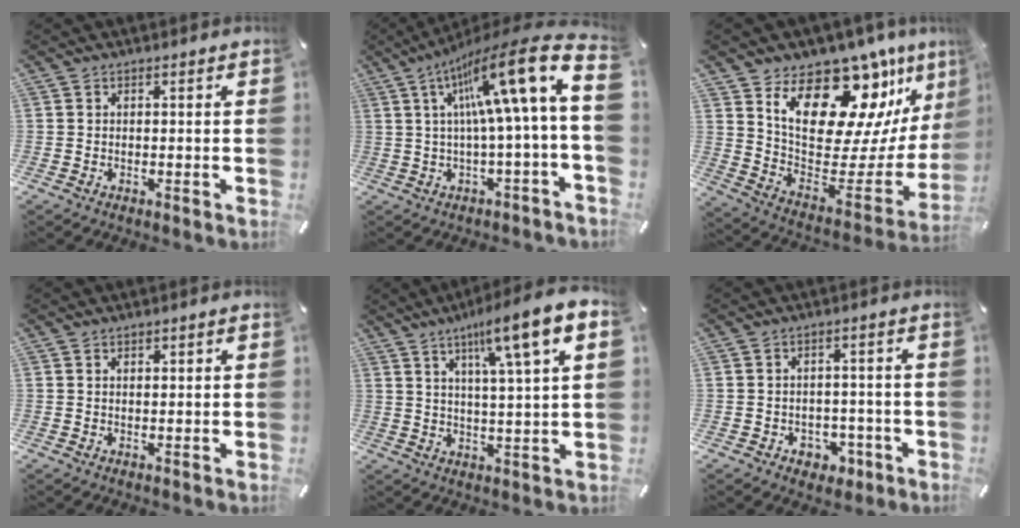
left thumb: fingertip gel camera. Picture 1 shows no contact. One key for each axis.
{"total": 21.4, "fx": 7.7, "fy": 3.3, "fz": 19.8, "tx": -0.322, "ty": -0.061, "tz": 0.114}
{"total": 21.8, "fx": 13.1, "fy": 12.1, "fz": 12.6, "tx": -0.182, "ty": -0.103, "tz": 0.236}
{"total": 1.1, "fx": 0.5, "fy": 0.5, "fz": 0.8, "tx": -0.014, "ty": 0.002, "tz": 0.009}
{"total": 11.8, "fx": 6.7, "fy": 0.6, "fz": 9.7, "tx": -0.158, "ty": -0.035, "tz": 0.101}
{"total": 4.8, "fx": -1.7, "fy": 4.1, "fz": 1.9, "tx": -0.014, "ty": 0.006, "tz": -0.031}